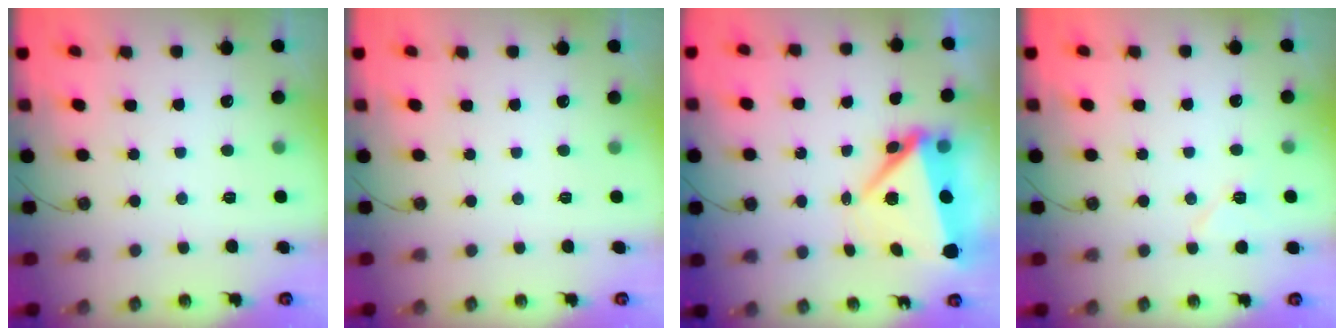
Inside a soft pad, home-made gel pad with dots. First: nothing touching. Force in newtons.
{"total": 0.0}
{"total": 7.8, "press": 7.7, "slide": 1.4}
{"total": 6.4, "press": 6.1, "slide": 1.7}